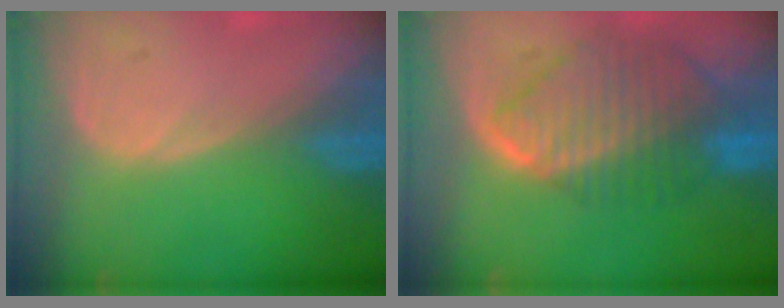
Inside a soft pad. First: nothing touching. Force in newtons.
{"total": 10.3, "press": 8.8, "slide": 5.3}